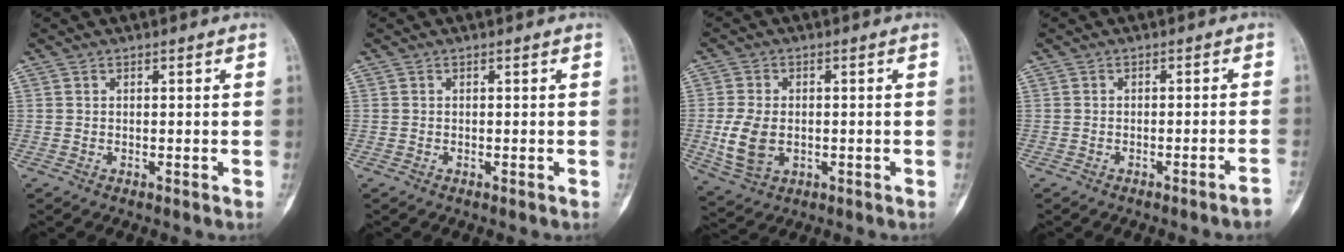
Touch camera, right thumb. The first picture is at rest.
{"total": 0.0}
{"total": 8.1, "force": [-1.0, 5.4, 5.9], "torque": [-0.116, -0.004, -0.011]}
{"total": 2.6, "force": [-1.9, -0.4, 1.6], "torque": [-0.031, 0.017, -0.021]}